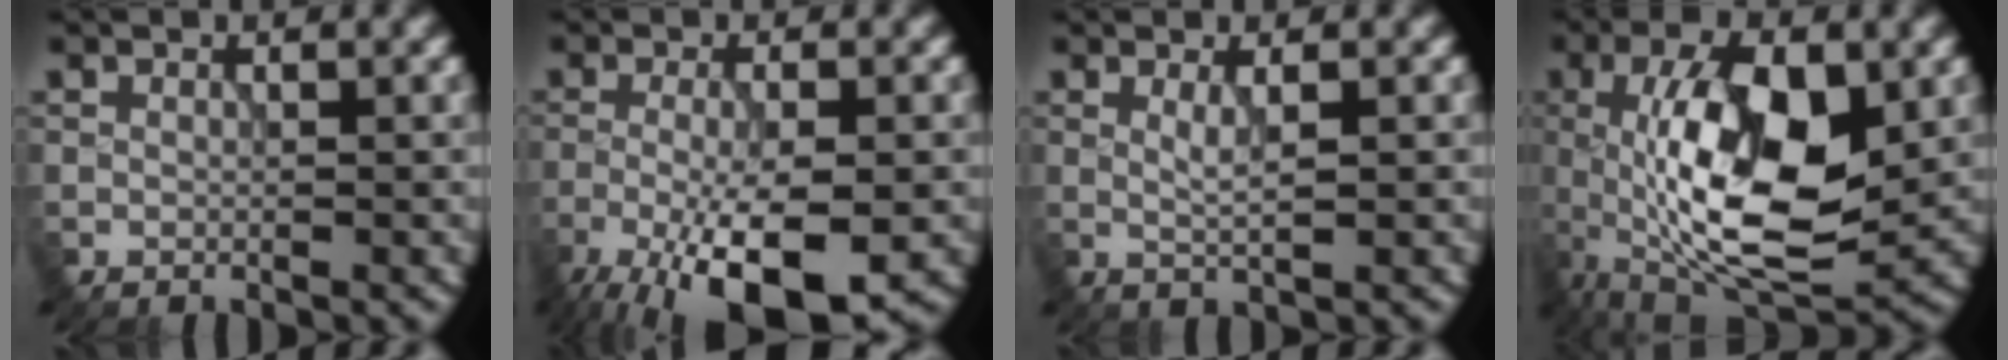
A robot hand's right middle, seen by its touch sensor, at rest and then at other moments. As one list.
[{"total": 9.7, "force": [-4.7, 2.9, 7.9], "torque": [-0.149, -0.017, -0.076]}, {"total": 1.5, "force": [0.3, 0.1, 1.4], "torque": [-0.032, -0.002, 0.007]}, {"total": 13.0, "force": [-0.7, 5.2, 11.9], "torque": [-0.206, -0.003, -0.014]}]